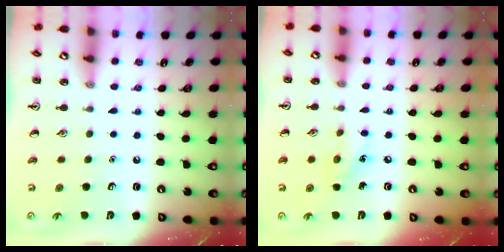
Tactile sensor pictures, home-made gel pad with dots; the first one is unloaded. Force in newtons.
{"total": 5.7, "press": 5.4, "slide": 1.9}